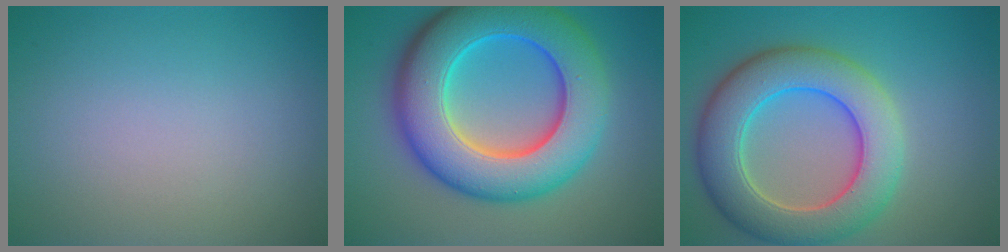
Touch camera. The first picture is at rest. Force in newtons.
{"total": 12.0, "press": 12.0, "slide": 0.2}
{"total": 8.7, "press": 8.7, "slide": 0.6}